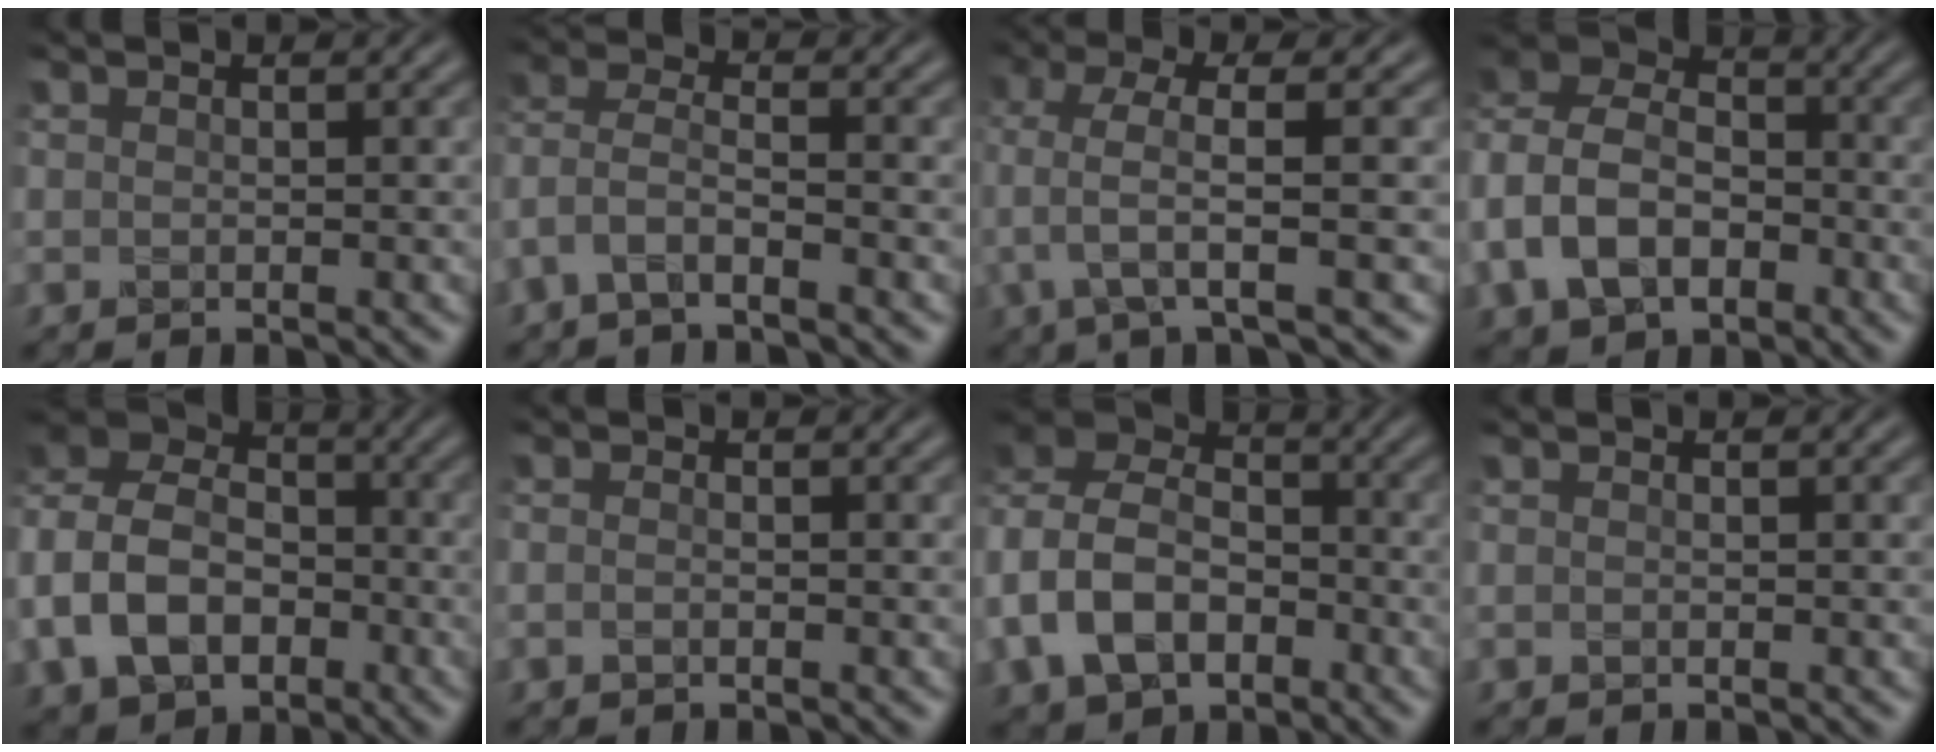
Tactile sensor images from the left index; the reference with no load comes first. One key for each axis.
{"total": 3.0, "fx": -1.9, "fy": 0.9, "fz": 2.1, "tx": -0.054, "ty": 0.007, "tz": -0.051}
{"total": 4.3, "fx": 0.4, "fy": 0.8, "fz": 4.2, "tx": -0.089, "ty": 0.006, "tz": 0.006}
{"total": 8.9, "fx": -2.4, "fy": 6.8, "fz": 5.3, "tx": -0.122, "ty": 0.005, "tz": -0.061}
{"total": 9.8, "fx": -2.9, "fy": 7.5, "fz": 5.6, "tx": -0.127, "ty": 0.001, "tz": -0.066}
{"total": 0.6, "fx": -0.4, "fy": 0.2, "fz": 0.5, "tx": -0.009, "ty": 0.004, "tz": -0.009}
{"total": 9.6, "fx": -2.8, "fy": 7.3, "fz": 5.6, "tx": -0.128, "ty": -0.001, "tz": -0.067}
{"total": 0.0}